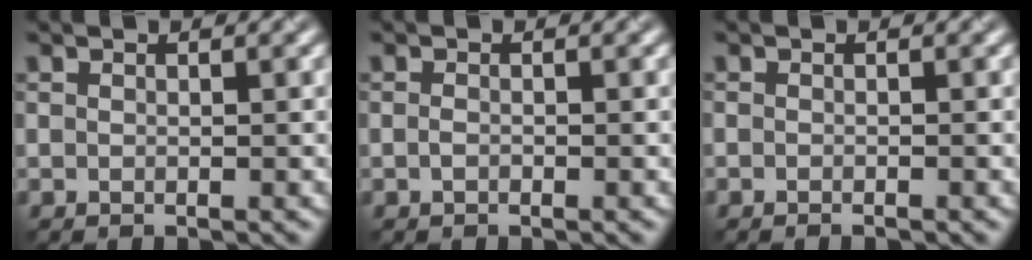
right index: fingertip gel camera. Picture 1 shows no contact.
{"total": 0.6, "force": [-0.3, 0.3, 0.4], "torque": [-0.010, 0.000, -0.006]}
{"total": 0.6, "force": [-0.5, 0.1, 0.4], "torque": [-0.004, -0.003, -0.008]}